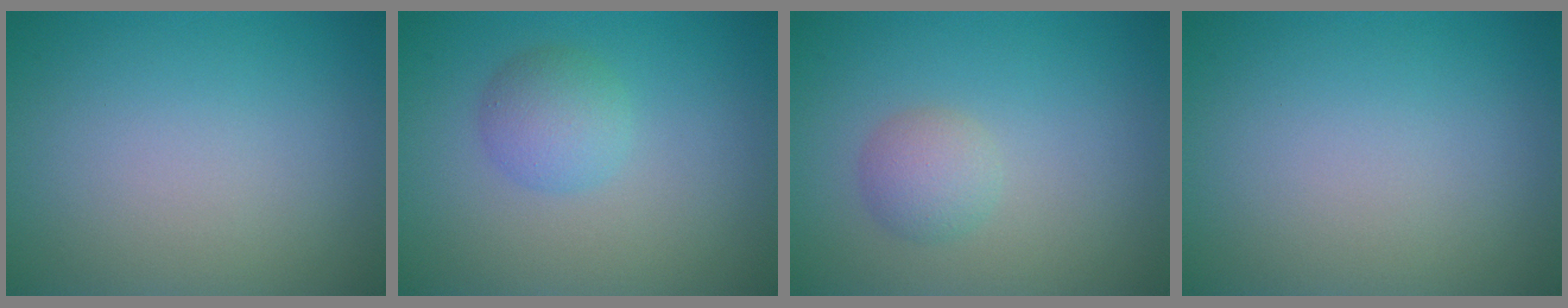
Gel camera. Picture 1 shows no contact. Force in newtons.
{"total": 2.6, "press": 2.6, "slide": 0.1}
{"total": 2.0, "press": 2.0, "slide": 0.1}
{"total": 0.0}